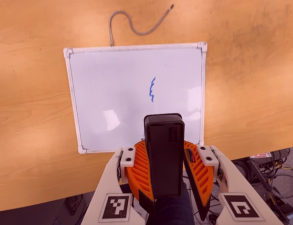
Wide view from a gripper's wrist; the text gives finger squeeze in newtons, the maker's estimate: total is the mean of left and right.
{"total": 8.2, "left": 9.1, "right": 7.3}